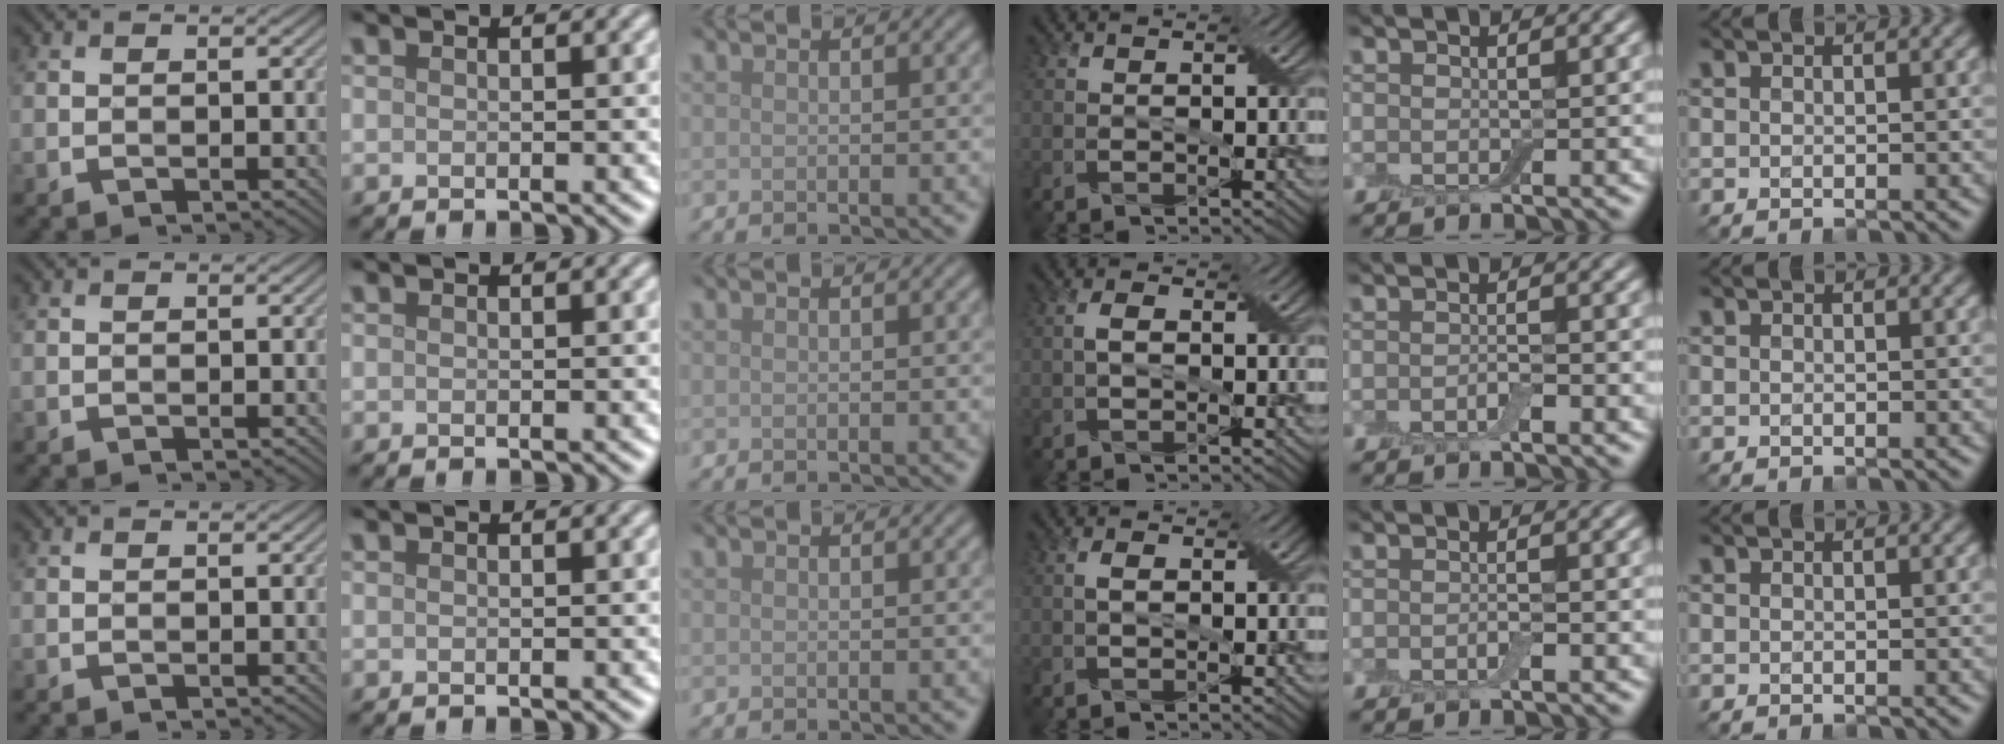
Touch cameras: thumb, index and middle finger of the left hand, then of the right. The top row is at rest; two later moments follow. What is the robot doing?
{"motion": "fold", "object": "bandage"}